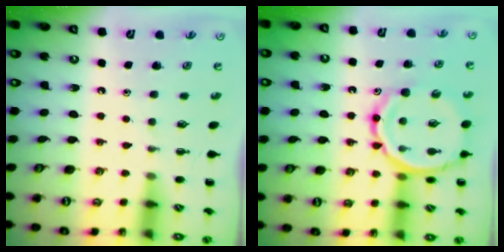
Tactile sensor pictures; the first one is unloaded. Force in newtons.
{"total": 14.8, "press": 14.4, "slide": 3.5}